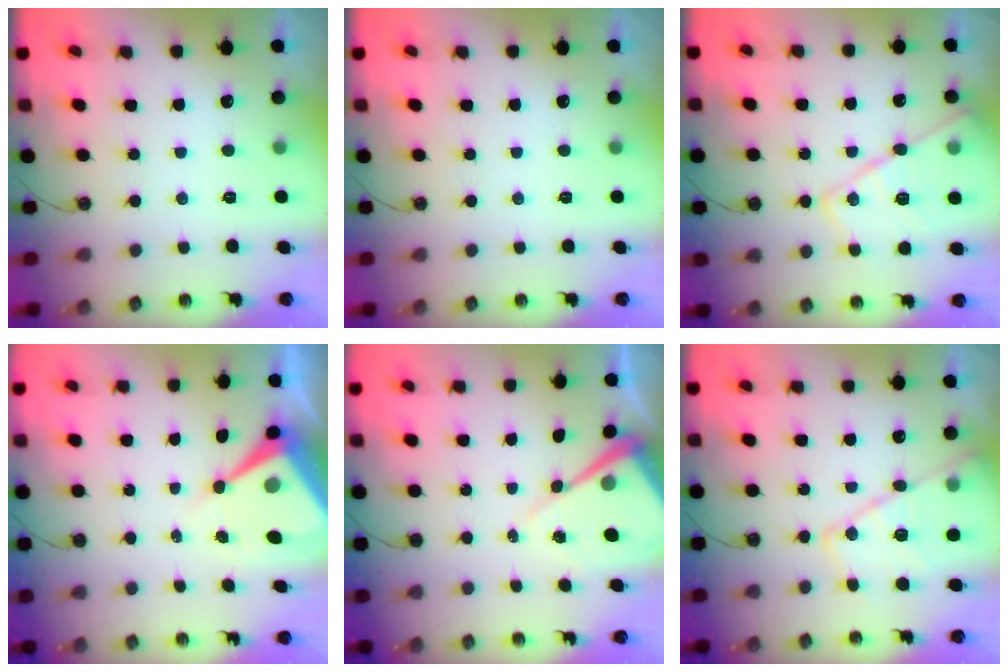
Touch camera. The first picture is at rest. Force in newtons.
{"total": 0.0}
{"total": 17.1, "press": 17.1, "slide": 1.1}
{"total": 10.2, "press": 10.2, "slide": 0.8}
{"total": 9.5, "press": 9.5, "slide": 0.7}
{"total": 15.5, "press": 15.4, "slide": 1.2}